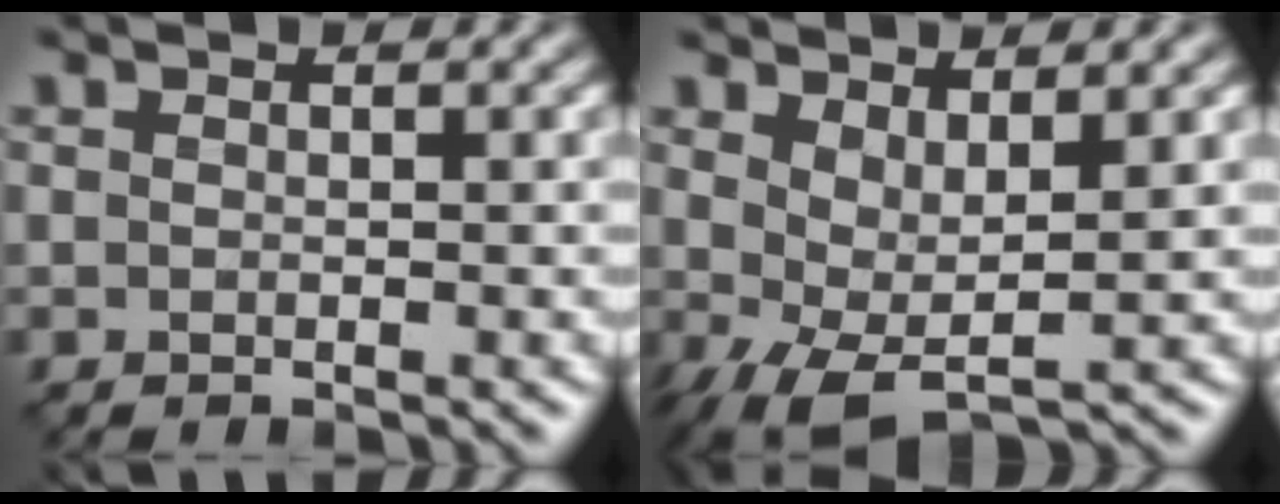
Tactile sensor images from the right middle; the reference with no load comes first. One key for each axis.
{"total": 4.7, "fx": 0.6, "fy": 1.8, "fz": 4.3, "tx": -0.086, "ty": -0.012, "tz": 0.018}